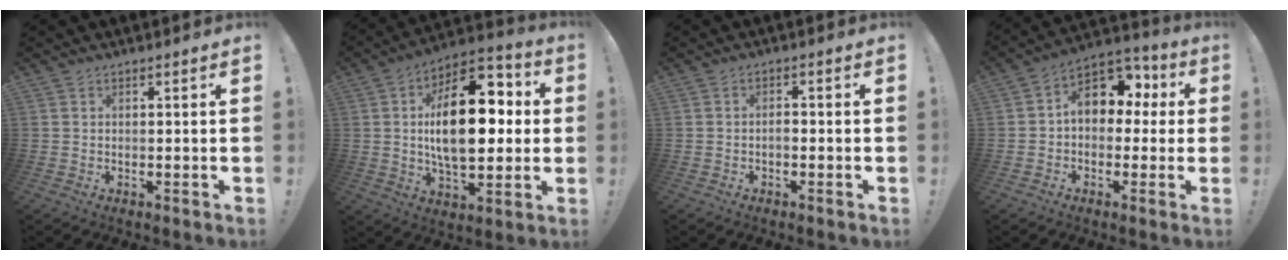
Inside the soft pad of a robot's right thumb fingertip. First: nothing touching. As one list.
[{"total": 23.6, "force": [2.1, 12.5, 19.9], "torque": [-0.319, 0.001, 0.033]}, {"total": 1.7, "force": [-0.9, 0.8, 1.2], "torque": [-0.026, 0.006, -0.016]}, {"total": 10.8, "force": [2.8, 8.1, 6.5], "torque": [-0.089, -0.009, 0.057]}]